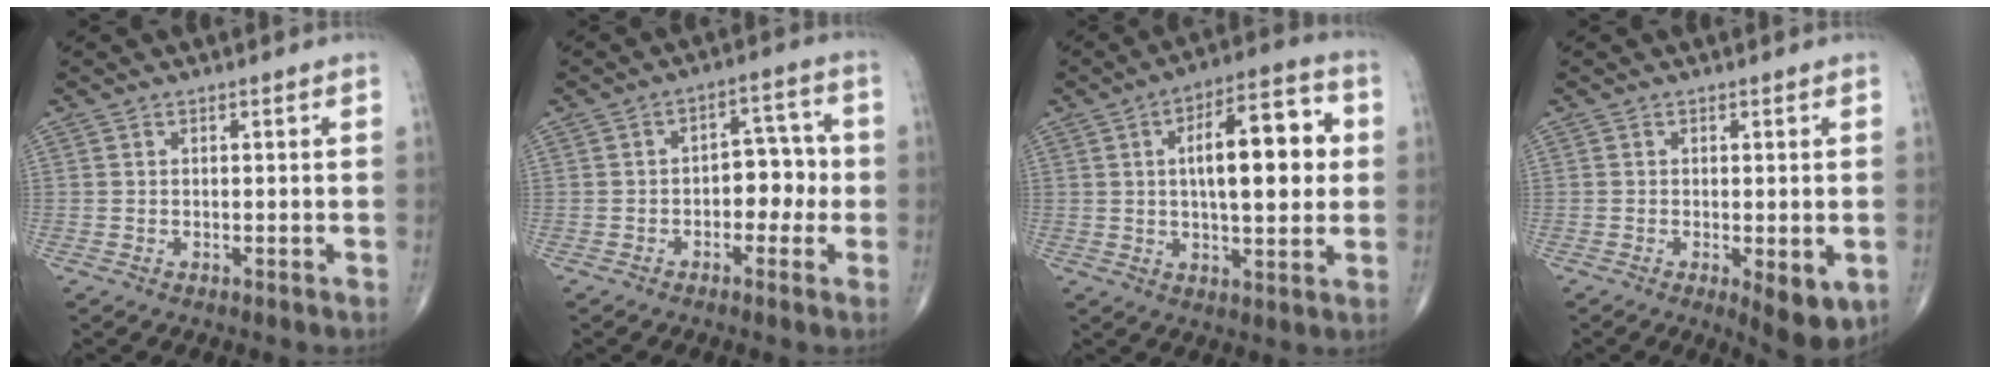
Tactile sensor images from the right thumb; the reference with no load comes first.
{"total": 6.8, "force": [-1.2, 4.5, 5.0], "torque": [-0.035, 0.029, -0.027]}
{"total": 16.6, "force": [2.5, 6.5, 15.0], "torque": [-0.198, 0.015, 0.033]}
{"total": 4.7, "force": [-1.1, 1.6, 4.2], "torque": [-0.060, -0.014, -0.014]}